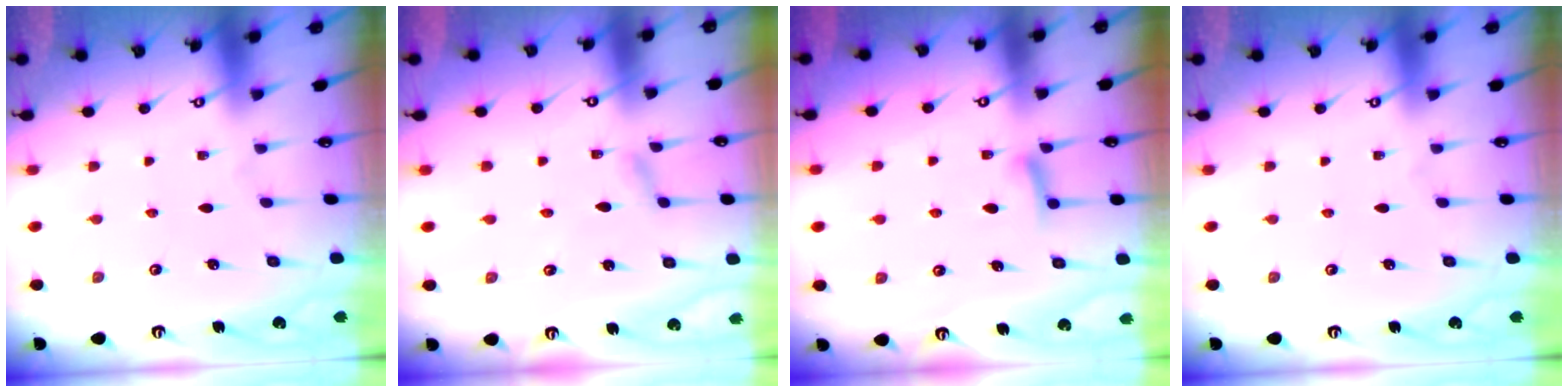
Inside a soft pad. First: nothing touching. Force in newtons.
{"total": 1.6, "press": 1.6, "slide": 0.2}
{"total": 7.7, "press": 7.6, "slide": 0.8}
{"total": 0.0}